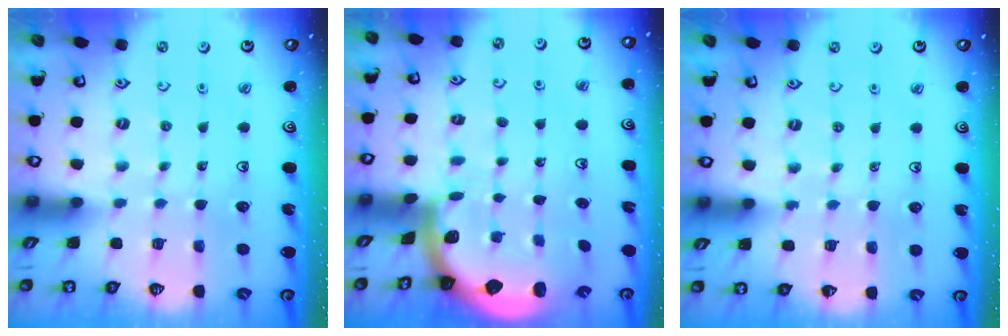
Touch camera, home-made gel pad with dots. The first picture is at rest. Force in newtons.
{"total": 1.9, "press": 1.9, "slide": 0.3}
{"total": 4.5, "press": 4.3, "slide": 1.3}